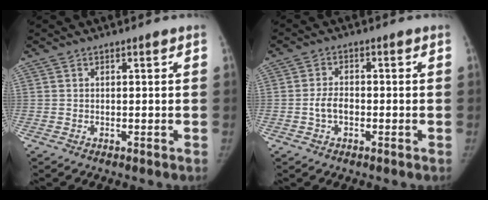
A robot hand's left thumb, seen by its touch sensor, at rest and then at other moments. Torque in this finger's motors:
{"motor_torque": [-0.44, 0.37, 0.58, 0.25, 0.04]}